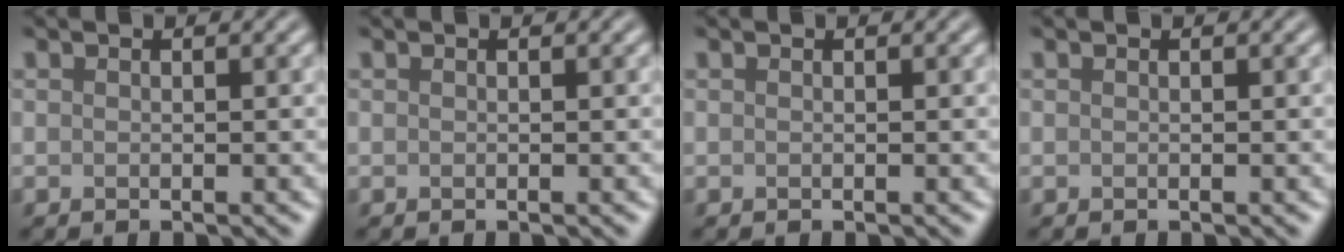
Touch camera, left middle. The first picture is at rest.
{"total": 0.0}
{"total": 0.0}
{"total": 0.0}